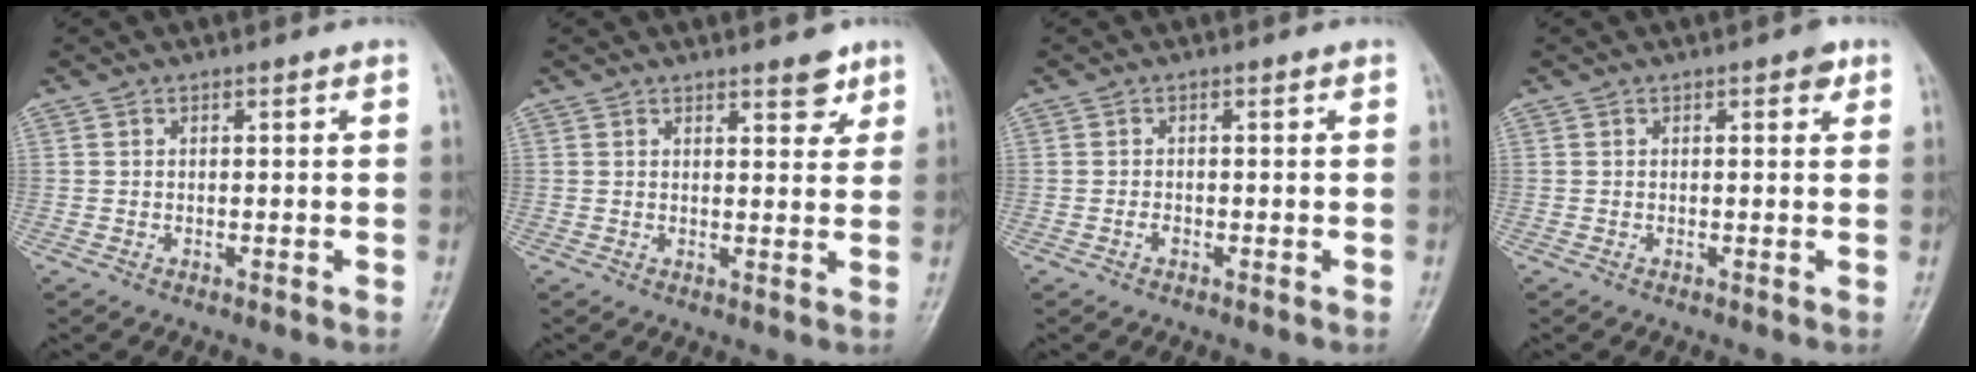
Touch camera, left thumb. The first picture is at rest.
{"total": 4.0, "force": [2.8, 1.6, 2.3], "torque": [-0.012, -0.016, 0.036]}
{"total": 0.9, "force": [-0.4, 0.6, 0.6], "torque": [-0.008, 0.001, -0.008]}
{"total": 1.9, "force": [1.0, 0.9, 1.3], "torque": [-0.008, -0.001, 0.009]}